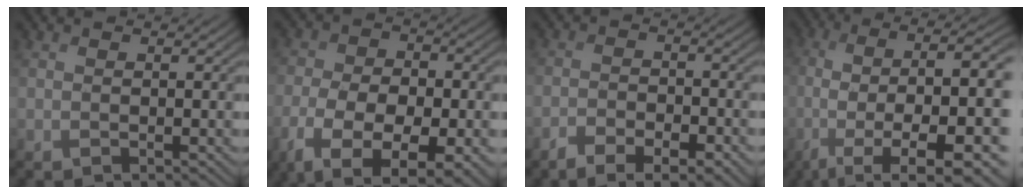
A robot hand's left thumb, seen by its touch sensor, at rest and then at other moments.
{"total": 12.7, "force": [-6.1, 6.9, 8.8], "torque": [-0.169, -0.034, -0.075]}
{"total": 6.2, "force": [-4.8, 2.1, 3.2], "torque": [-0.052, -0.006, -0.070]}
{"total": 14.6, "force": [-0.9, 5.8, 13.4], "torque": [-0.228, -0.023, 0.008]}